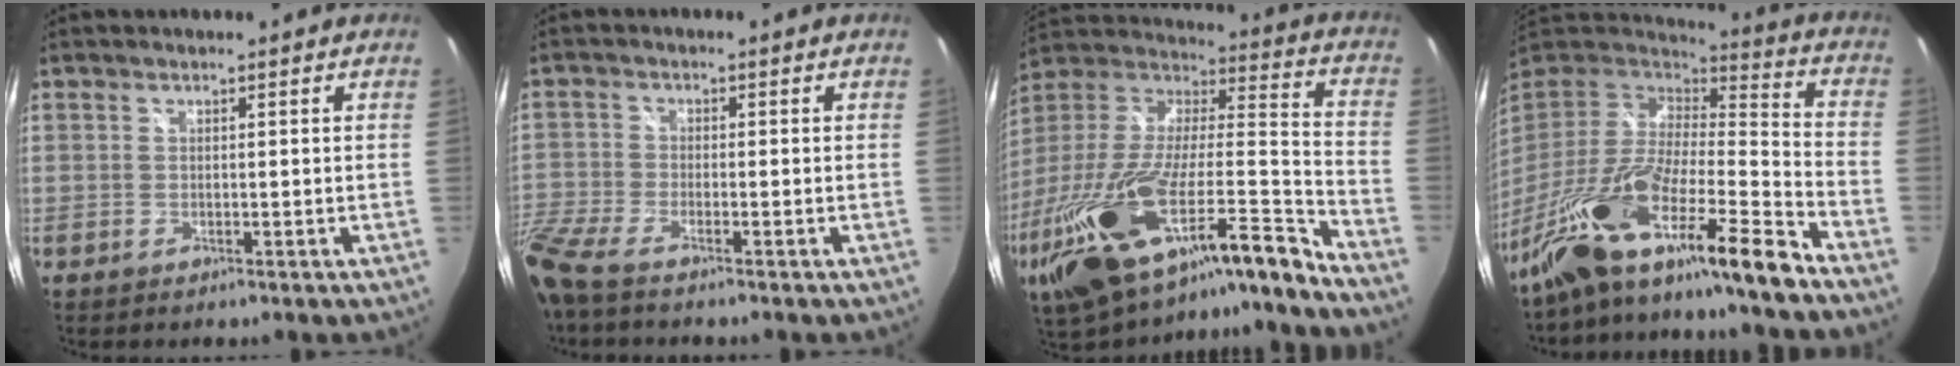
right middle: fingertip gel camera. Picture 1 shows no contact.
{"total": 9.5, "force": [-7.6, 2.2, 5.2], "torque": [-0.142, -0.026, -0.155]}
{"total": 31.7, "force": [-21.8, 5.2, 22.4], "torque": [-0.371, -0.069, -0.362]}
{"total": 25.8, "force": [-18.6, 3.3, 17.5], "torque": [-0.297, -0.055, -0.325]}